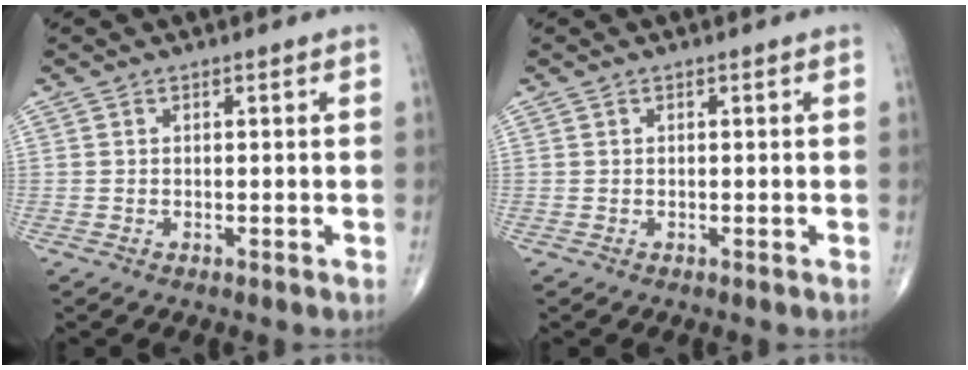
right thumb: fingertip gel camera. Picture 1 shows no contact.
{"total": 0.0}